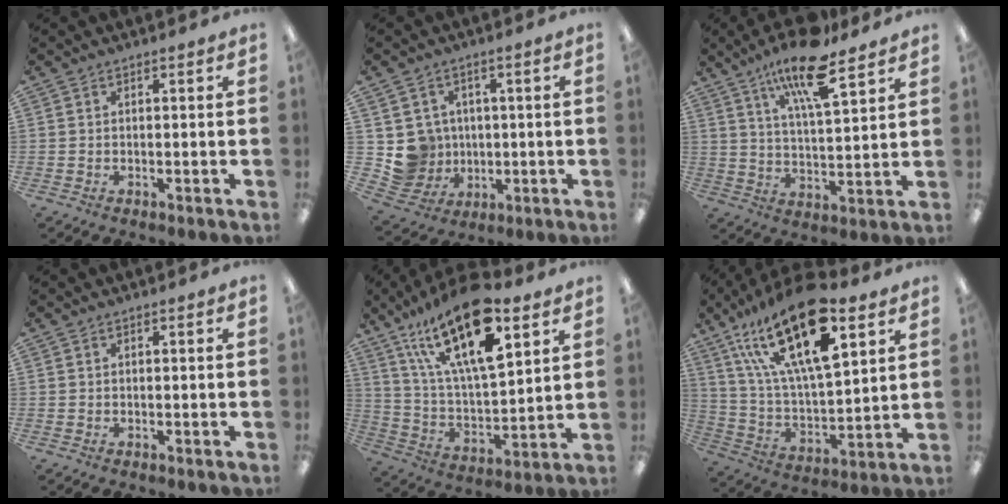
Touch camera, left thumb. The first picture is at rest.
{"total": 8.0, "force": [1.0, 7.9, 0.6], "torque": [-0.041, -0.004, 0.032]}
{"total": 15.6, "force": [10.7, 4.2, 10.6], "torque": [-0.188, -0.048, 0.175]}
{"total": 0.0}
{"total": 24.7, "force": [15.0, 9.3, 17.2], "torque": [-0.312, -0.078, 0.253]}
{"total": 26.1, "force": [15.2, 9.9, 18.8], "torque": [-0.353, -0.075, 0.259]}